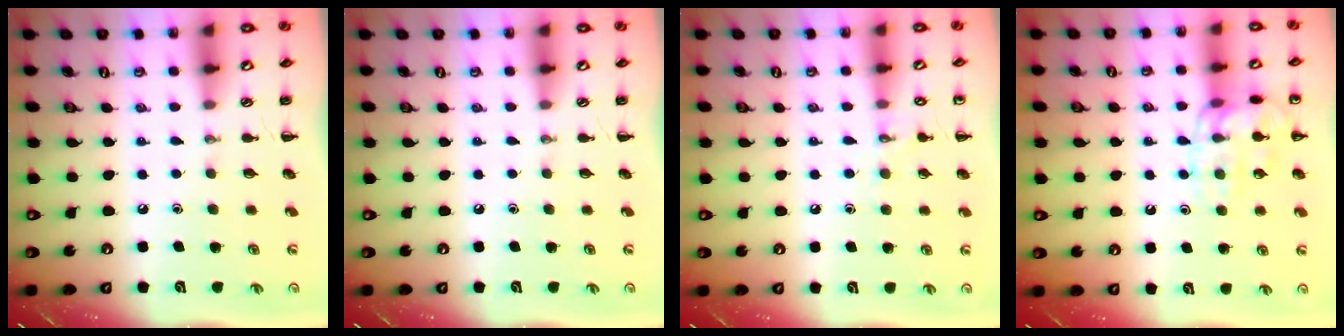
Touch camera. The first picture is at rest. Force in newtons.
{"total": 0.0}
{"total": 7.4, "press": 7.1, "slide": 1.9}
{"total": 13.1, "press": 13.1, "slide": 0.4}